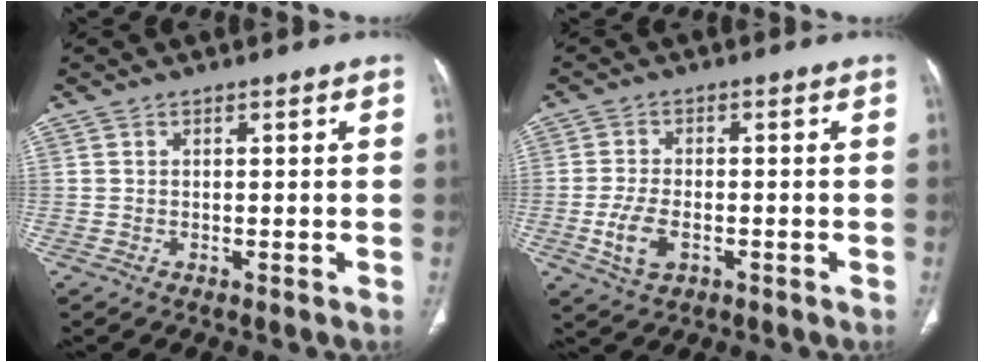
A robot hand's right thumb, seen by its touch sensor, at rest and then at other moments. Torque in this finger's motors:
{"motor_torque": [-0.43, 0.21, 0.13, -0.13, 0.20]}